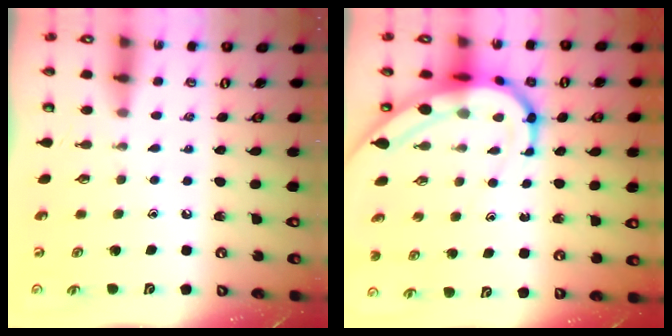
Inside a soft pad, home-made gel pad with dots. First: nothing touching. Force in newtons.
{"total": 11.0, "press": 10.9, "slide": 1.1}